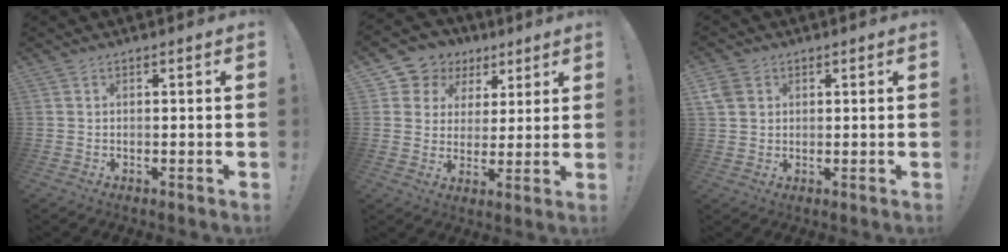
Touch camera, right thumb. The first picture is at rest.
{"total": 8.2, "force": [3.5, 7.2, 1.8], "torque": [-0.038, -0.021, 0.076]}
{"total": 4.8, "force": [2.1, 3.9, 1.8], "torque": [-0.037, 0.003, 0.046]}